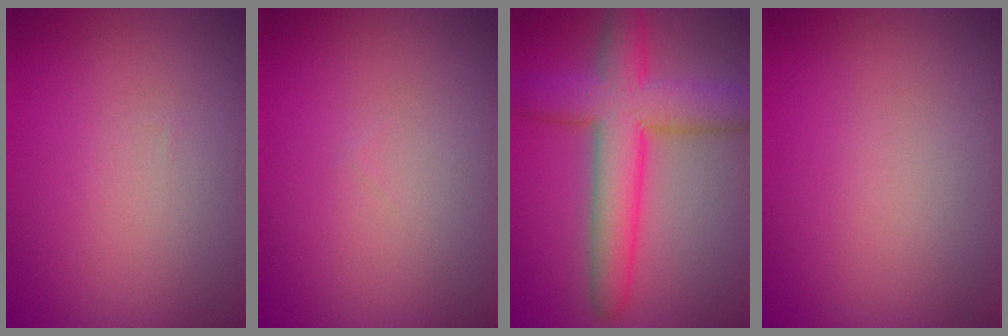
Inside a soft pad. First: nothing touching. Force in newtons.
{"total": 0.0}
{"total": 7.7, "press": 7.7, "slide": 0.2}
{"total": 0.0}